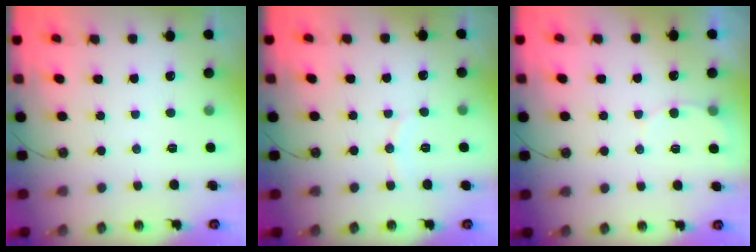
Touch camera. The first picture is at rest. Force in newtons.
{"total": 4.2, "press": 4.1, "slide": 0.6}
{"total": 4.2, "press": 4.2, "slide": 0.3}